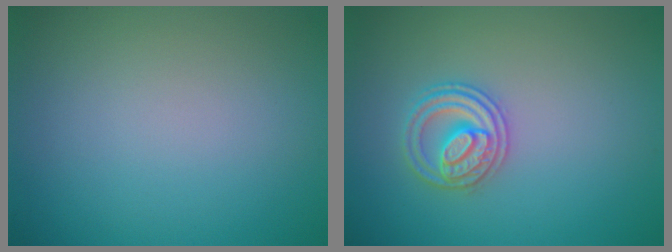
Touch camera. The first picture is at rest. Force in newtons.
{"total": 2.7, "press": 2.6, "slide": 0.3}